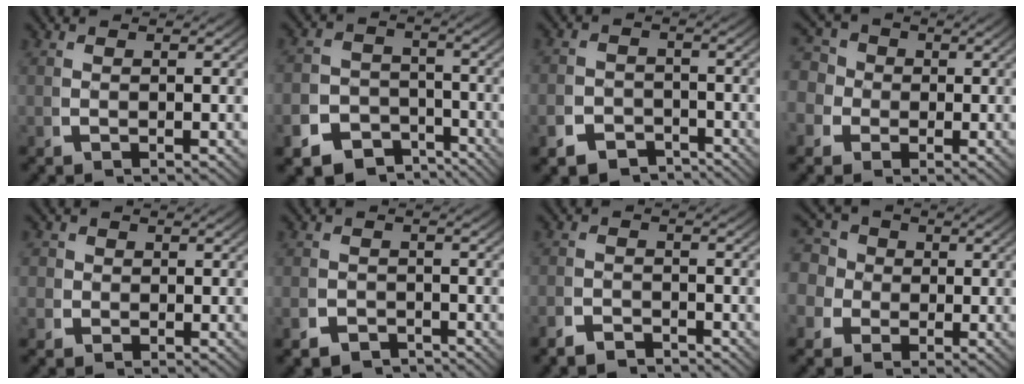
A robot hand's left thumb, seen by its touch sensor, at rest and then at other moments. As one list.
[{"total": 10.9, "force": [-5.6, 8.7, 3.4], "torque": [-0.057, -0.044, -0.091]}, {"total": 6.7, "force": [-4.2, 5.0, 1.5], "torque": [-0.025, -0.034, -0.066]}, {"total": 7.9, "force": [1.1, 7.1, 3.2], "torque": [-0.071, -0.005, 0.005]}, {"total": 2.3, "force": [0.0, 2.3, 0.4], "torque": [-0.008, -0.008, -0.005]}, {"total": 2.7, "force": [-2.3, 1.4, 0.3], "torque": [-0.005, -0.014, -0.039]}, {"total": 2.6, "force": [-2.4, 0.9, 0.1], "torque": [0.000, -0.013, -0.044]}, {"total": 8.8, "force": [1.3, 7.9, 3.6], "torque": [-0.089, -0.009, 0.010]}]